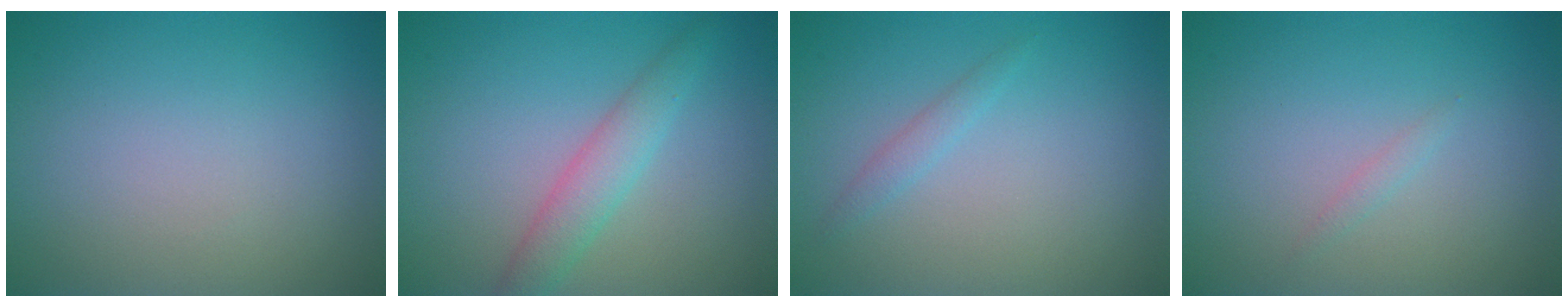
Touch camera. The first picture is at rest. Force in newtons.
{"total": 2.9, "press": 2.9, "slide": 0.1}
{"total": 1.0, "press": 1.0, "slide": 0.1}
{"total": 0.6, "press": 0.6, "slide": 0.1}